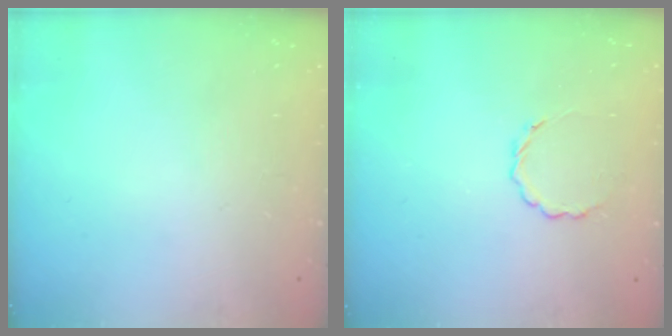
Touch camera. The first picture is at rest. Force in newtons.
{"total": 3.1, "press": 3.0, "slide": 1.1}